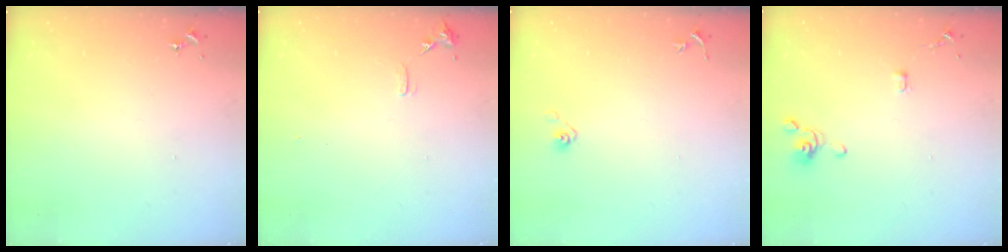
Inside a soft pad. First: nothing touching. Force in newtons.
{"total": 6.8, "press": 6.7, "slide": 0.9}
{"total": 4.0, "press": 3.3, "slide": 2.2}
{"total": 4.2, "press": 4.1, "slide": 1.0}